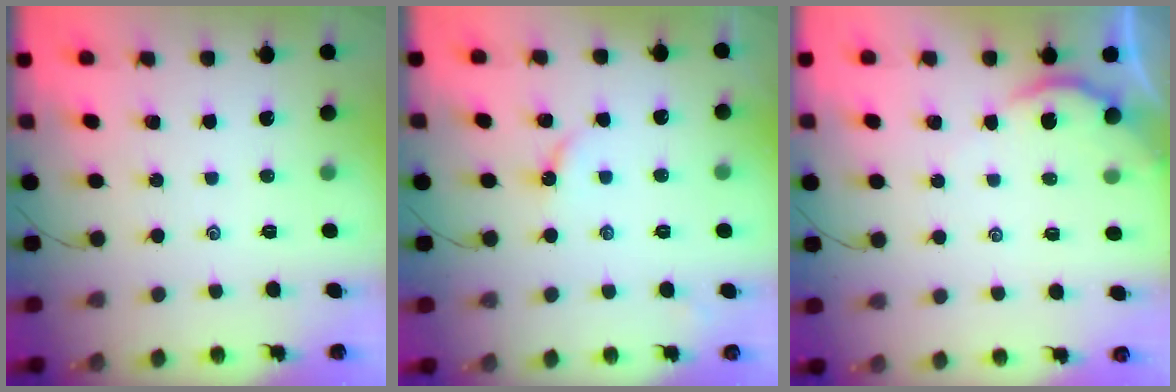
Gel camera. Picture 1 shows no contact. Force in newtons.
{"total": 2.6, "press": 2.6, "slide": 0.4}
{"total": 3.2, "press": 3.2, "slide": 0.4}